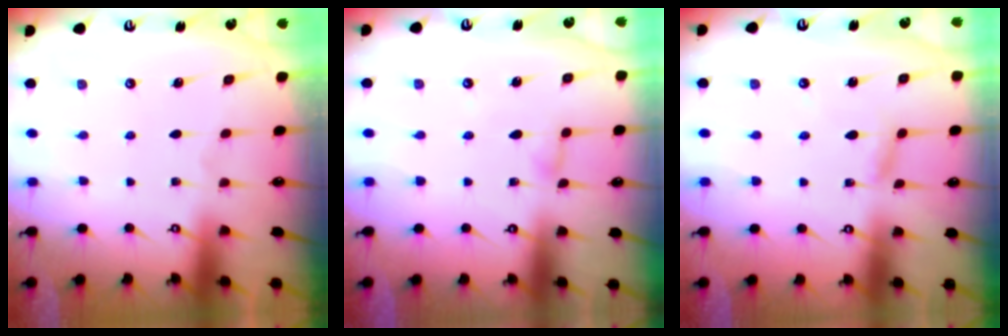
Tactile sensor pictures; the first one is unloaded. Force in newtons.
{"total": 3.0, "press": 3.0, "slide": 0.3}
{"total": 6.3, "press": 6.3, "slide": 0.4}